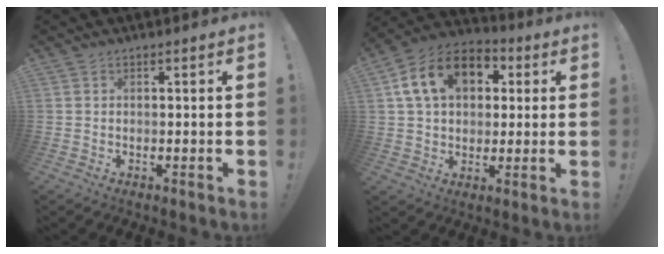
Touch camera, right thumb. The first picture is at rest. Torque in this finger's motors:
{"motor_torque": [1.37, 1.45, 0.99, 0.46, 0.11]}